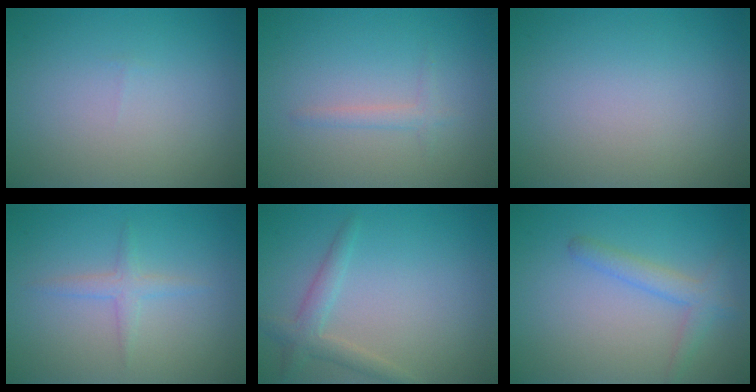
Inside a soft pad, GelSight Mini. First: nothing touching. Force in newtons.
{"total": 1.2, "press": 1.2, "slide": 0.0}
{"total": 0.0}
{"total": 1.5, "press": 1.5, "slide": 0.0}
{"total": 2.2, "press": 2.2, "slide": 0.2}
{"total": 2.4, "press": 2.4, "slide": 0.1}